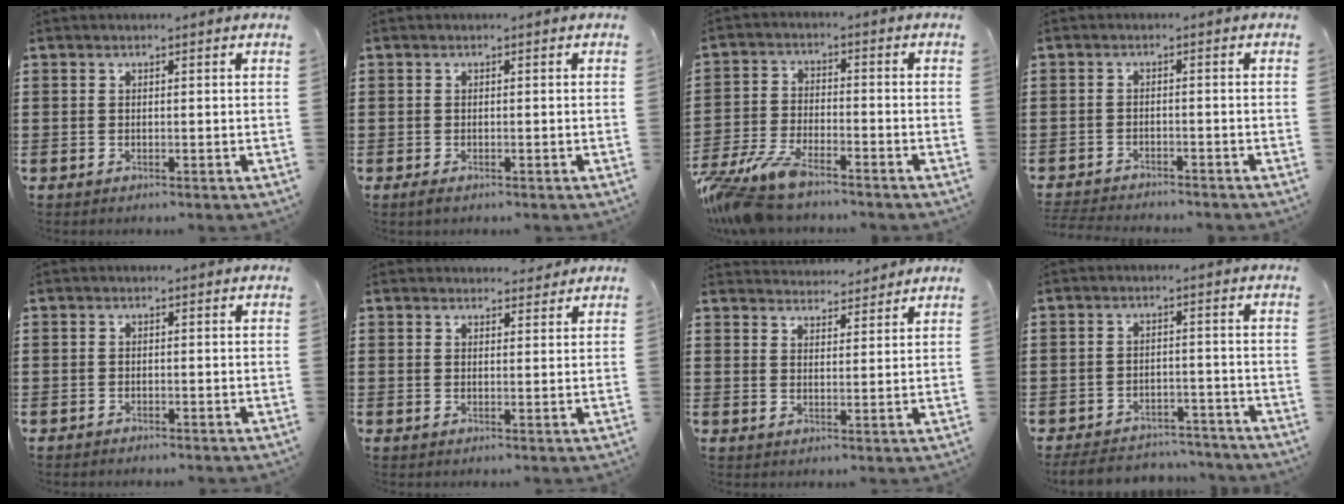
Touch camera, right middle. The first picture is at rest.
{"total": 0.6, "force": [-0.4, 0.2, 0.3], "torque": [-0.008, -0.006, -0.007]}
{"total": 7.9, "force": [-7.0, 1.1, 3.5], "torque": [-0.095, -0.004, -0.141]}
{"total": 2.8, "force": [-2.8, -0.1, -0.1], "torque": [-0.012, -0.003, -0.057]}
{"total": 0.8, "force": [-0.8, 0.1, 0.0], "torque": [-0.002, -0.001, -0.017]}
{"total": 2.2, "force": [2.1, 0.8, 0.2], "torque": [-0.001, 0.000, 0.038]}
{"total": 3.3, "force": [3.3, 0.4, -0.3], "torque": [-0.003, -0.011, 0.062]}
{"total": 4.8, "force": [-4.7, 0.6, 0.5], "torque": [-0.020, 0.008, -0.096]}